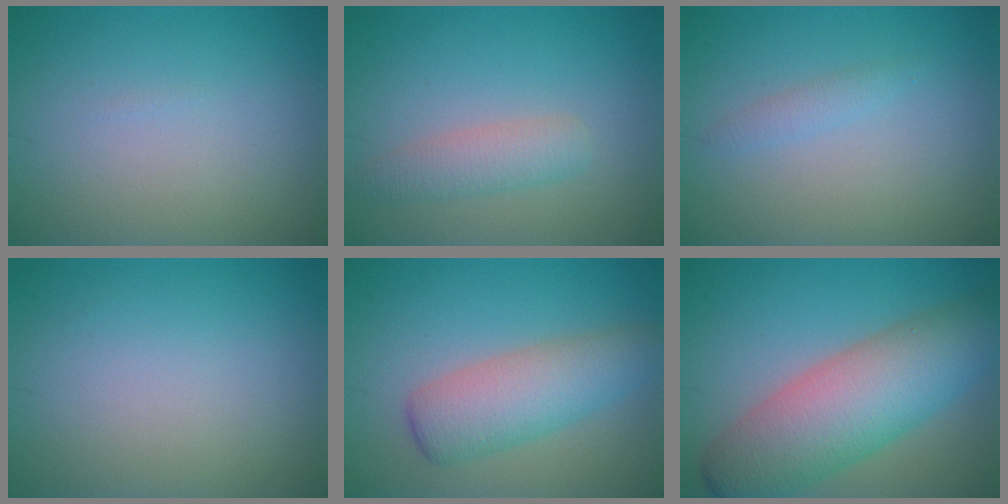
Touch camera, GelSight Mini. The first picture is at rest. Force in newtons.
{"total": 2.6, "press": 2.6, "slide": 0.2}
{"total": 1.1, "press": 1.1, "slide": 0.0}
{"total": 0.0}
{"total": 5.2, "press": 5.2, "slide": 0.1}
{"total": 9.4, "press": 9.4, "slide": 0.3}